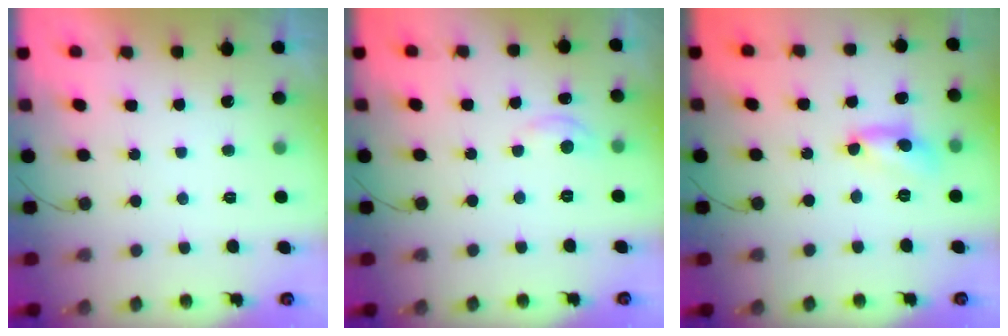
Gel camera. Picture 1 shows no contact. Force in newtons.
{"total": 2.9, "press": 2.8, "slide": 0.4}
{"total": 7.8, "press": 7.8, "slide": 0.5}